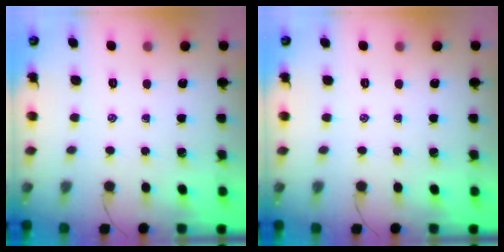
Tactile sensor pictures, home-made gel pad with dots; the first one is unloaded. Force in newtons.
{"total": 0.0}